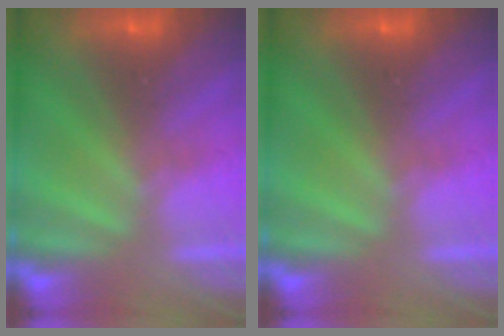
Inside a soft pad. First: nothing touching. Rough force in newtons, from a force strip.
{"total": 0.0}